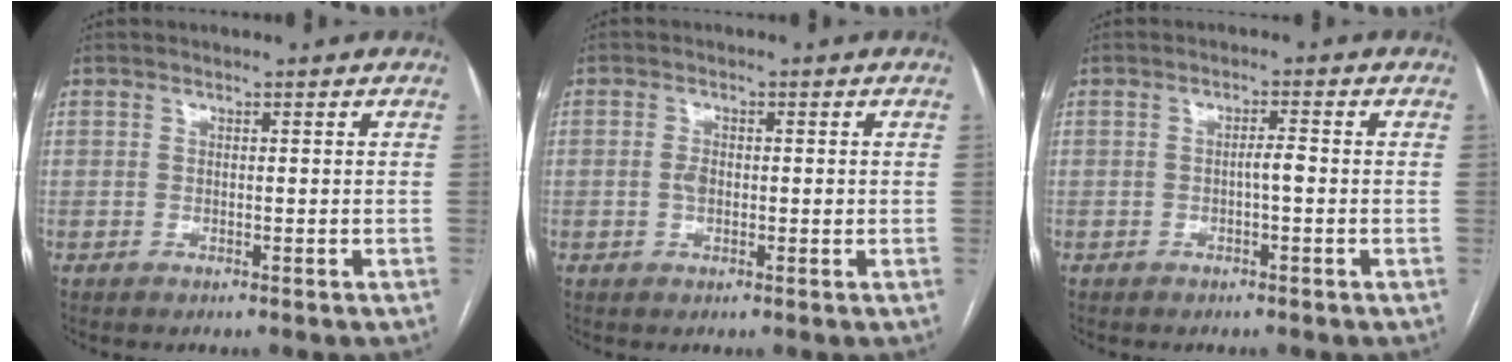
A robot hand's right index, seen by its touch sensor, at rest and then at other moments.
{"total": 2.2, "force": [-0.1, 1.2, 1.8], "torque": [-0.036, 0.002, -0.003]}
{"total": 1.8, "force": [-0.4, 0.2, 1.8], "torque": [-0.028, 0.003, -0.009]}